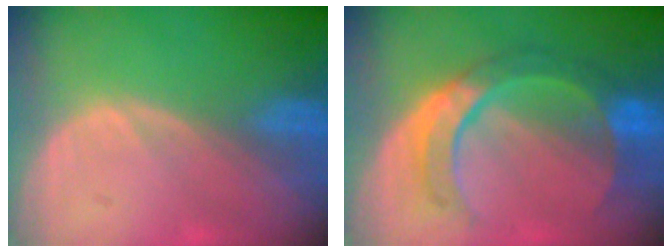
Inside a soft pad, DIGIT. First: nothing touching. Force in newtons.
{"total": 7.8, "press": 7.8, "slide": 0.3}